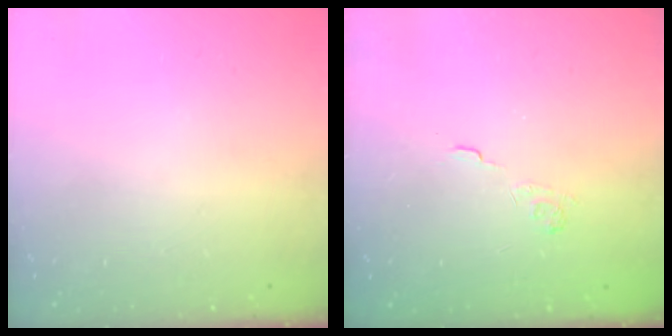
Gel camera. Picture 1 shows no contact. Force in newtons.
{"total": 3.4, "press": 3.1, "slide": 1.6}